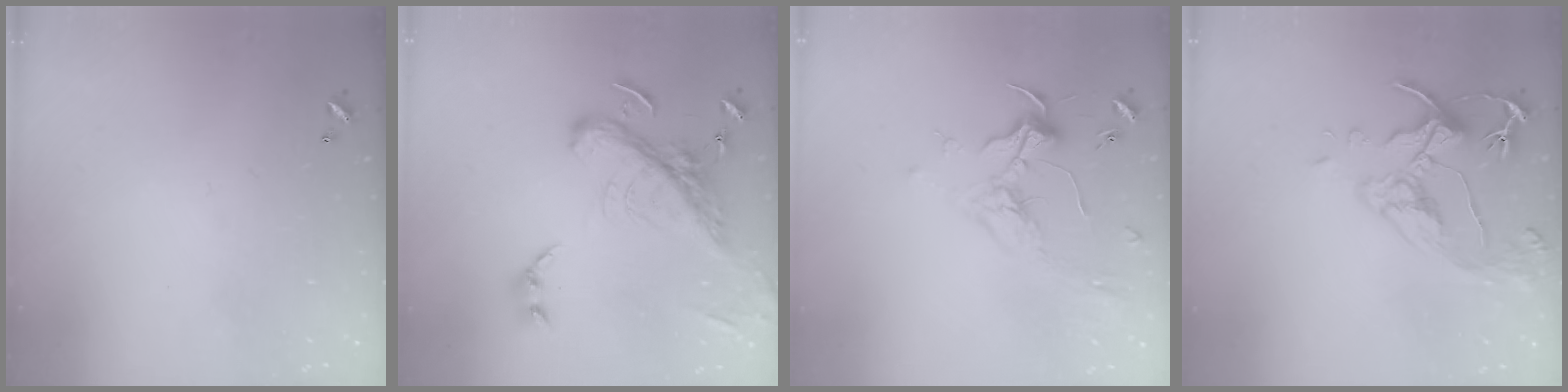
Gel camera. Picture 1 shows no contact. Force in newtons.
{"total": 9.5, "press": 9.3, "slide": 2.2}
{"total": 1.8, "press": 1.6, "slide": 0.7}
{"total": 6.6, "press": 6.5, "slide": 1.2}